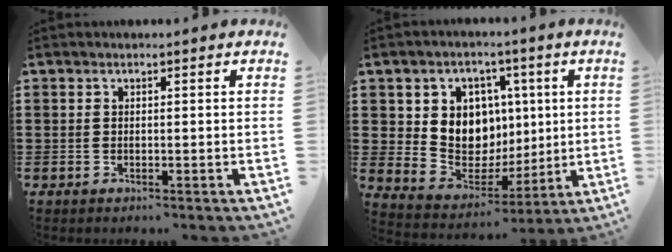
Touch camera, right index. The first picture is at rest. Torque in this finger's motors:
{"motor_torque": [2.10, 0.05, 0.91, 0.08]}